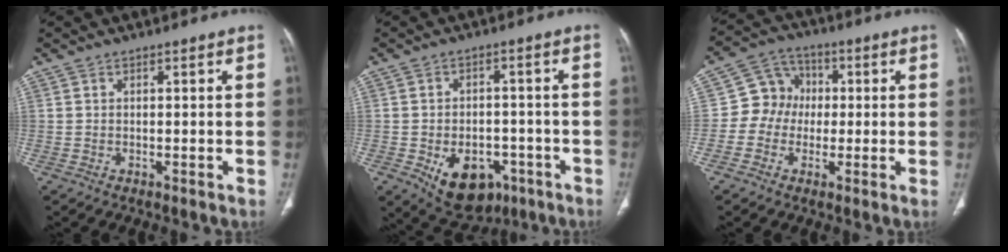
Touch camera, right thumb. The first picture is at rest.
{"total": 11.9, "force": [-4.9, 8.1, 7.2], "torque": [-0.081, 0.016, -0.057]}
{"total": 8.2, "force": [-0.4, 7.6, 3.2], "torque": [-0.019, 0.023, -0.022]}